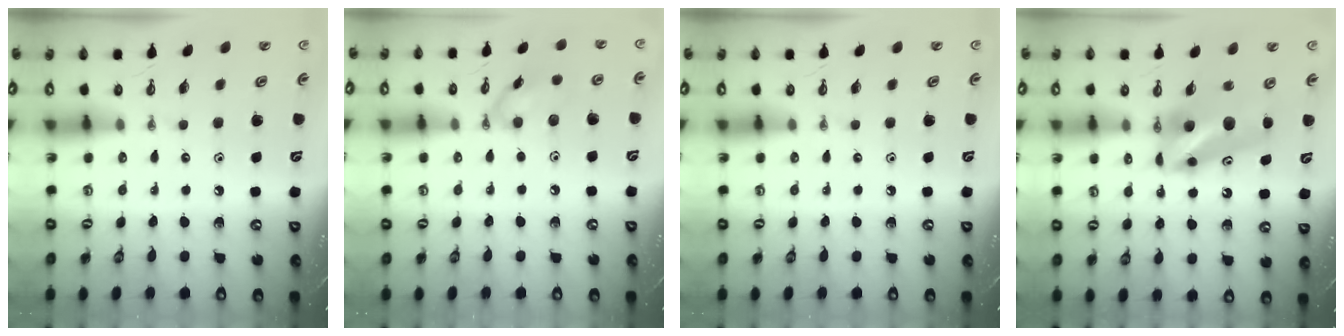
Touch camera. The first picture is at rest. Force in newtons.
{"total": 9.3, "press": 9.3, "slide": 0.7}
{"total": 0.0}
{"total": 10.7, "press": 7.0, "slide": 8.1}